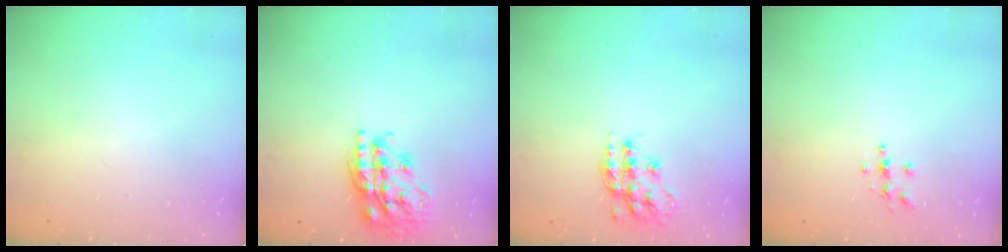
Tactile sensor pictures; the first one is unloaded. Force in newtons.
{"total": 19.6, "press": 19.5, "slide": 1.7}
{"total": 15.0, "press": 15.0, "slide": 1.0}
{"total": 4.2, "press": 4.2, "slide": 0.3}